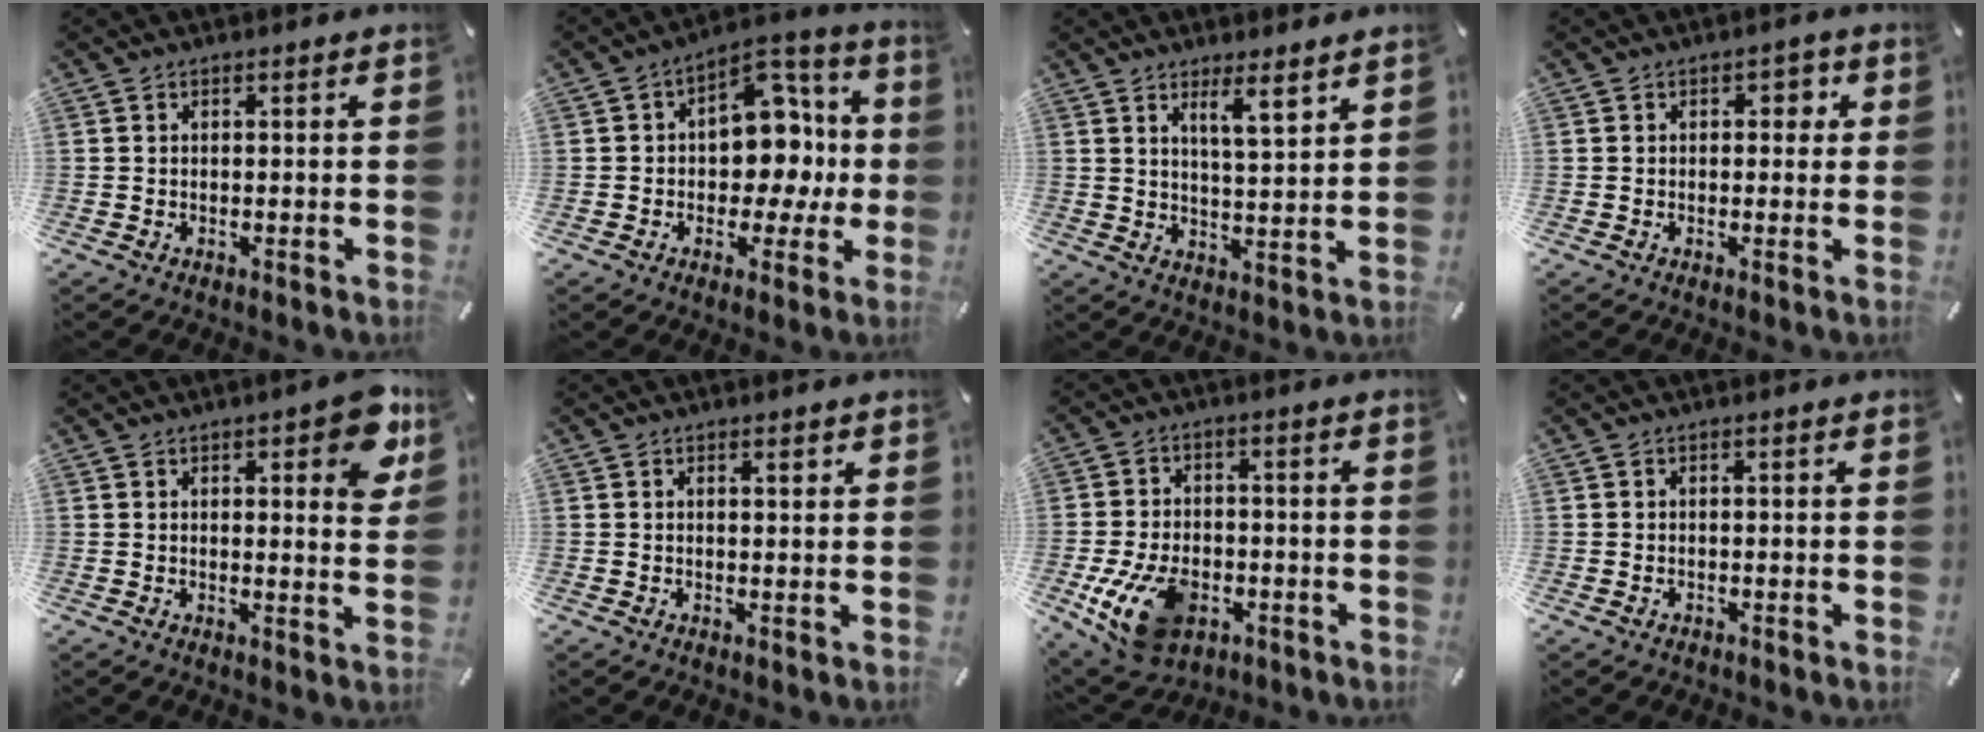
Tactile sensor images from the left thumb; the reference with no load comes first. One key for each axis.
{"total": 13.0, "fx": 0.0, "fy": 10.0, "fz": 8.4, "tx": -0.090, "ty": -0.007, "tz": 0.002}
{"total": 6.5, "fx": 4.8, "fy": 0.5, "fz": 4.3, "tx": -0.074, "ty": -0.031, "tz": 0.078}
{"total": 2.4, "fx": 0.2, "fy": 1.7, "fz": 1.7, "tx": -0.011, "ty": 0.001, "tz": -0.005}
{"total": 8.6, "fx": 4.4, "fy": 3.1, "fz": 6.7, "tx": -0.079, "ty": -0.023, "tz": 0.069}
{"total": 1.4, "fx": 0.7, "fy": 0.4, "fz": 1.1, "tx": -0.015, "ty": -0.003, "tz": 0.011}
{"total": 14.0, "fx": -4.9, "fy": 9.3, "fz": 9.2, "tx": -0.185, "ty": 0.020, "tz": -0.082}
{"total": 0.8, "fx": -0.4, "fy": 0.5, "fz": 0.5, "tx": -0.012, "ty": 0.000, "tz": -0.008}